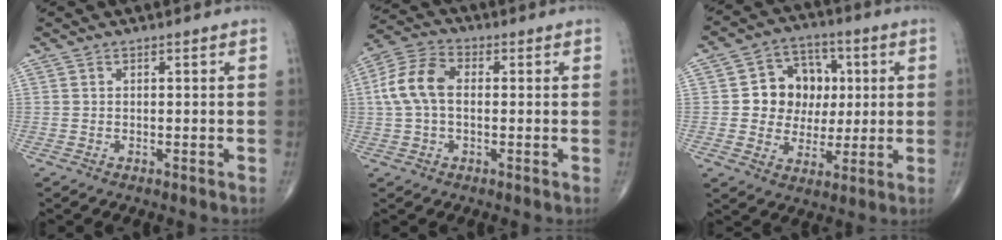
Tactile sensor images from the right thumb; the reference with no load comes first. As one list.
[{"total": 9.2, "force": [0.5, 5.7, 7.3], "torque": [-0.158, 0.027, 0.003]}, {"total": 11.6, "force": [1.5, 10.0, 5.5], "torque": [-0.026, 0.011, 0.027]}]